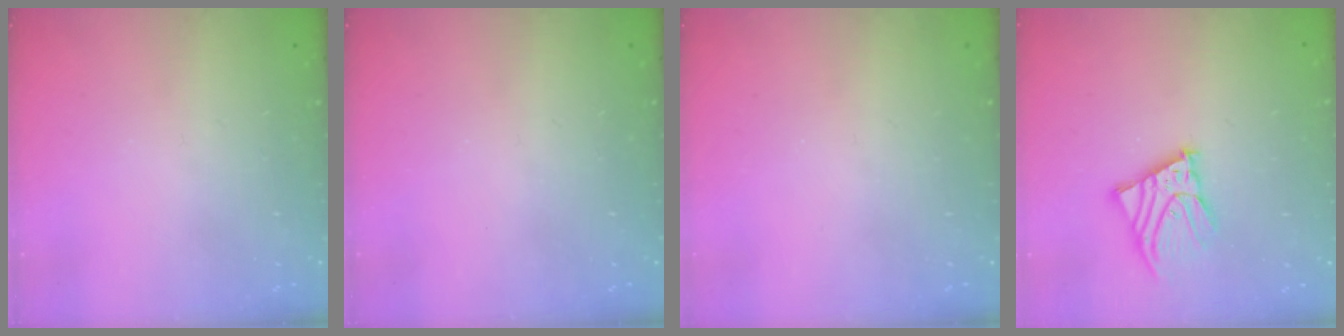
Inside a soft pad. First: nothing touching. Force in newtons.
{"total": 0.0}
{"total": 0.0}
{"total": 8.3, "press": 8.2, "slide": 1.0}